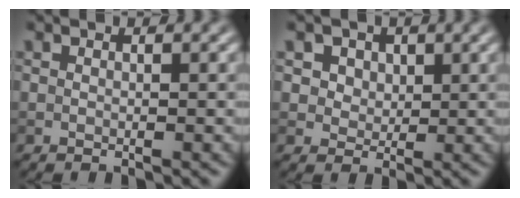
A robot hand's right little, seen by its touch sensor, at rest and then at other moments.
{"total": 5.9, "force": [3.2, 4.3, 2.6], "torque": [-0.045, 0.004, 0.042]}